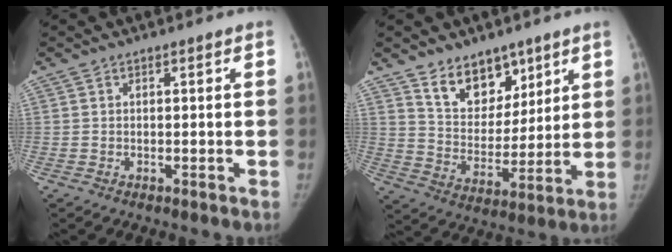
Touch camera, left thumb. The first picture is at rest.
{"total": 11.7, "force": [8.1, 7.0, 4.8], "torque": [-0.033, -0.059, 0.148]}